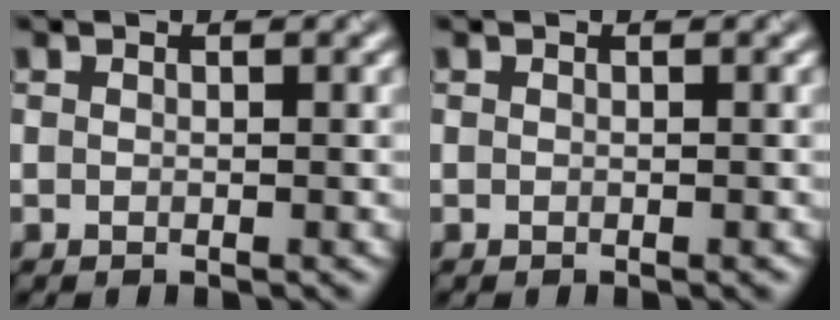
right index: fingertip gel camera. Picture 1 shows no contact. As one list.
[{"total": 0.0}]